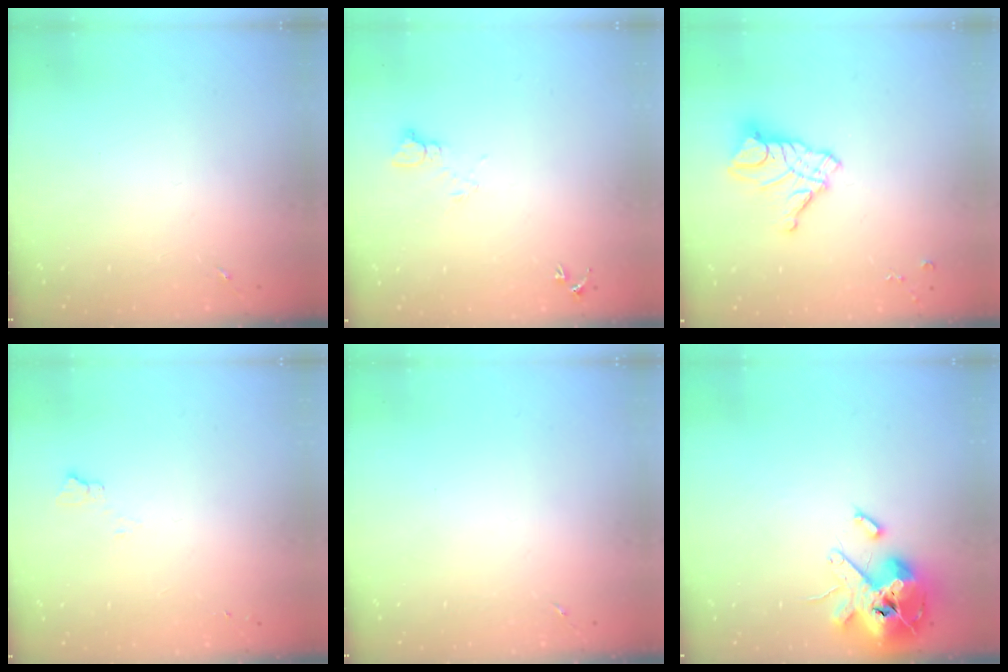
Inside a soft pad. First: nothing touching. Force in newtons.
{"total": 5.6, "press": 5.6, "slide": 0.6}
{"total": 13.4, "press": 13.3, "slide": 1.2}
{"total": 4.6, "press": 4.5, "slide": 0.6}
{"total": 0.0}
{"total": 15.4, "press": 15.2, "slide": 2.6}